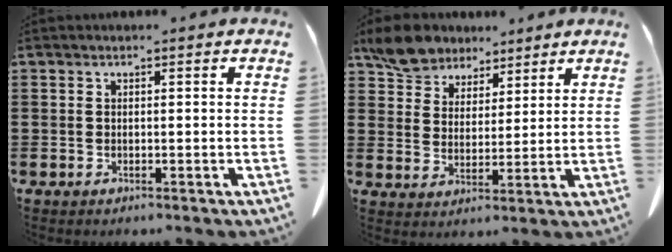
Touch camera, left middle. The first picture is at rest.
{"total": 7.1, "force": [6.2, 3.2, 1.4], "torque": [-0.059, -0.010, 0.118]}